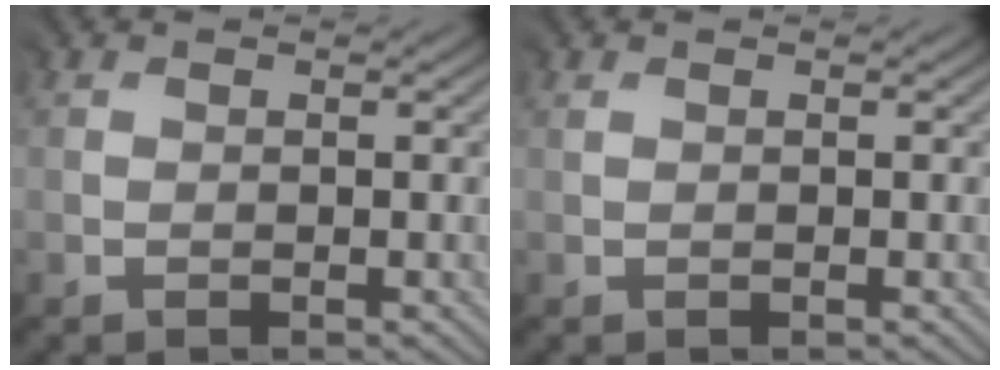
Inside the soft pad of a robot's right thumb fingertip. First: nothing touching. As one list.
[{"total": 0.5, "force": [0.4, 0.2, 0.3], "torque": [-0.008, 0.000, 0.010]}]